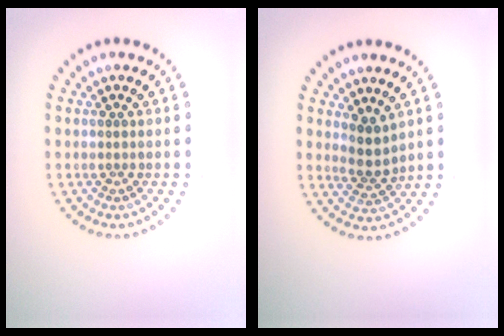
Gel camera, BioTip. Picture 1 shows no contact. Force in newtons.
{"total": 2.2, "press": 1.8, "slide": 1.3}